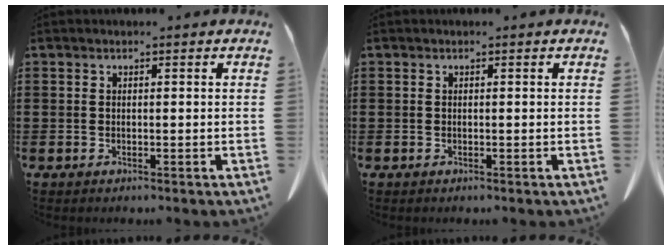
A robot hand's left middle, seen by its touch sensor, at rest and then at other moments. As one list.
[{"total": 0.0}]